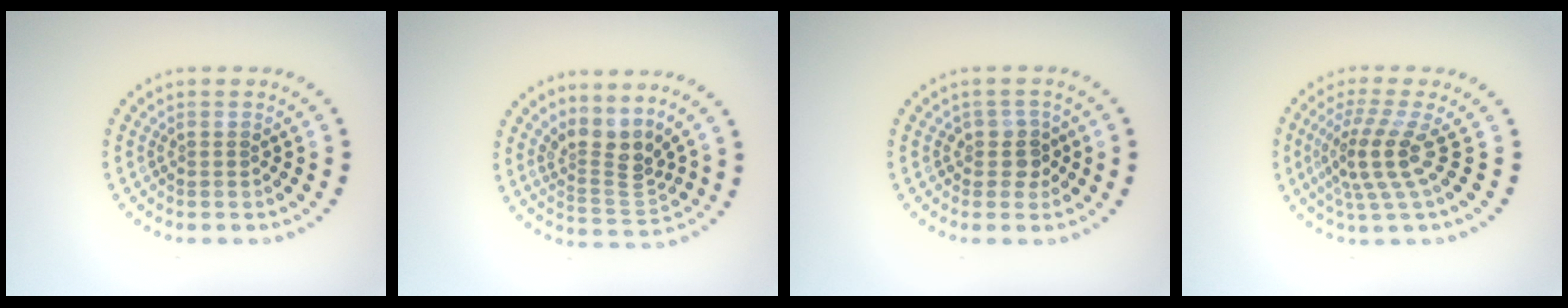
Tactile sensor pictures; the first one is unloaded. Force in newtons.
{"total": 3.4, "press": 2.3, "slide": 2.4}
{"total": 2.1, "press": 1.8, "slide": 1.1}
{"total": 4.0, "press": 2.8, "slide": 2.8}